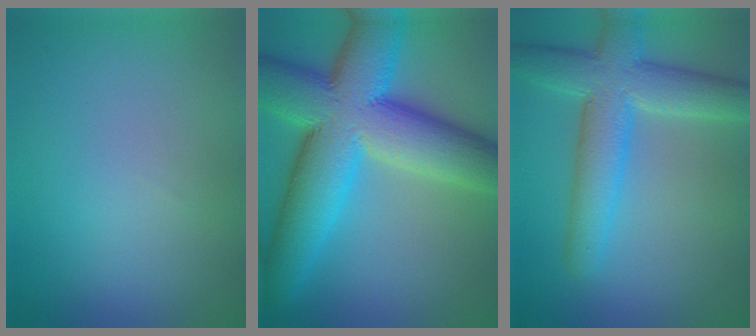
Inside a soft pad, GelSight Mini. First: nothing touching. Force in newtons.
{"total": 14.8, "press": 14.8, "slide": 0.4}
{"total": 6.9, "press": 6.9, "slide": 0.3}